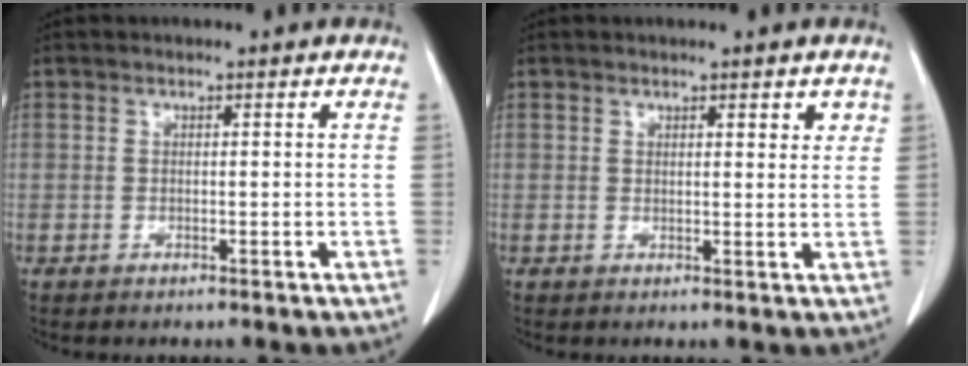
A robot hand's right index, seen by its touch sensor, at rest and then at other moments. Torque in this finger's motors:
{"motor_torque": [0.02, 0.00, 0.02, 0.00]}